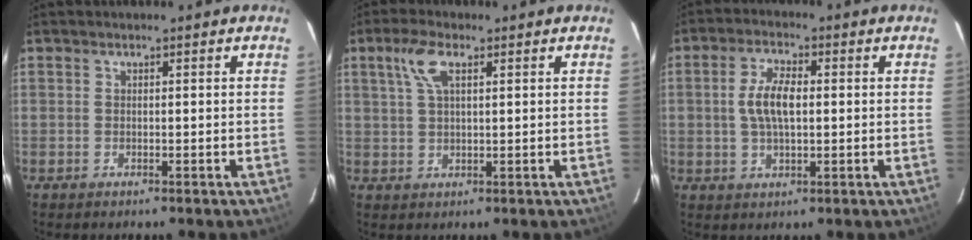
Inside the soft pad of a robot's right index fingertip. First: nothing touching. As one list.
[{"total": 5.4, "force": [2.4, 2.1, 4.4], "torque": [-0.089, 0.012, 0.047]}, {"total": 6.9, "force": [0.5, 3.0, 6.1], "torque": [-0.121, 0.008, 0.010]}]